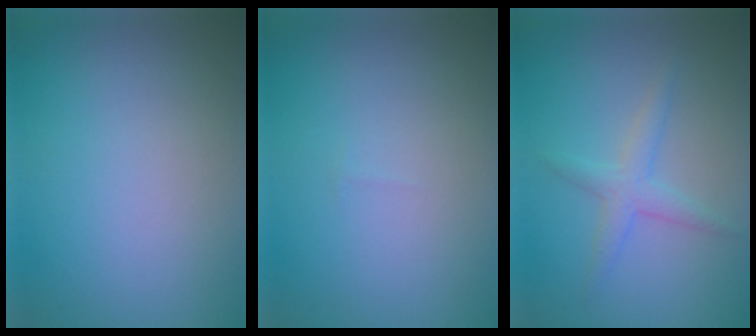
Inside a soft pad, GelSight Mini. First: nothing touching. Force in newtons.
{"total": 0.0}
{"total": 2.1, "press": 2.1, "slide": 0.1}